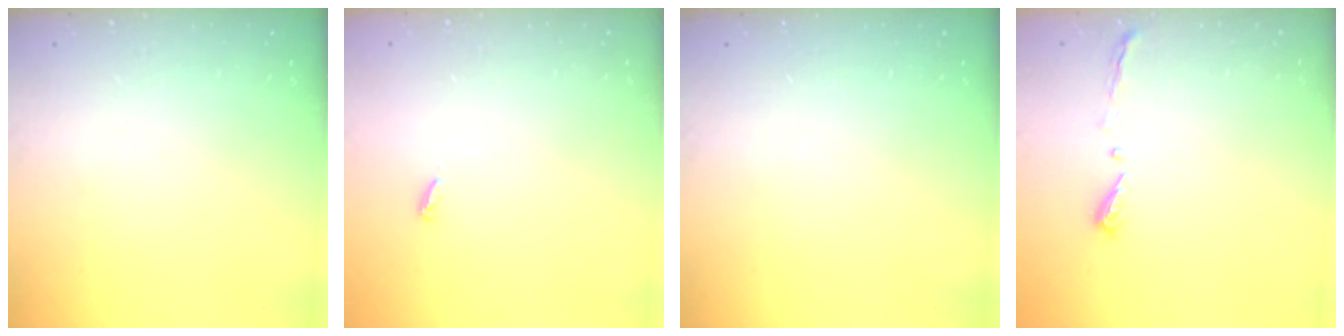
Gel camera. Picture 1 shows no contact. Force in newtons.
{"total": 3.9, "press": 3.9, "slide": 0.3}
{"total": 0.0}
{"total": 4.4, "press": 4.3, "slide": 0.6}